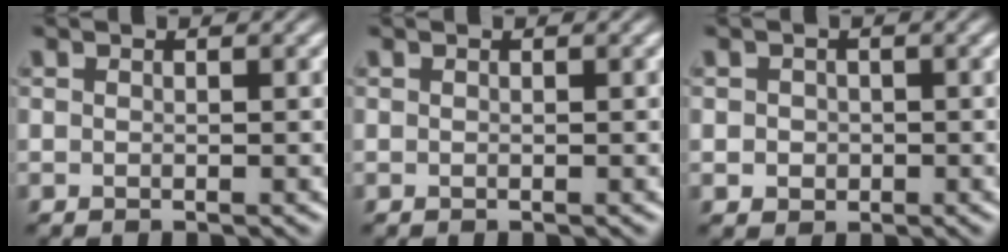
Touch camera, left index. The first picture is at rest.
{"total": 0.0}
{"total": 1.3, "force": [-0.4, 1.1, 0.3], "torque": [-0.002, -0.009, -0.007]}